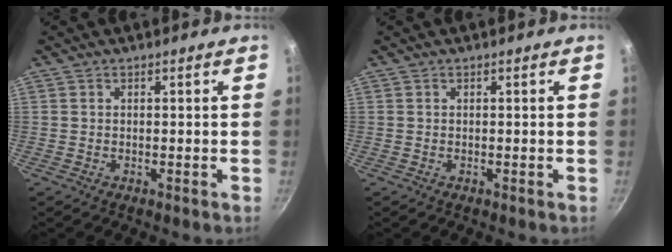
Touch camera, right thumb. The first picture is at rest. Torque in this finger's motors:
{"motor_torque": [0.00, 0.00, 0.00, 0.00, 0.00]}